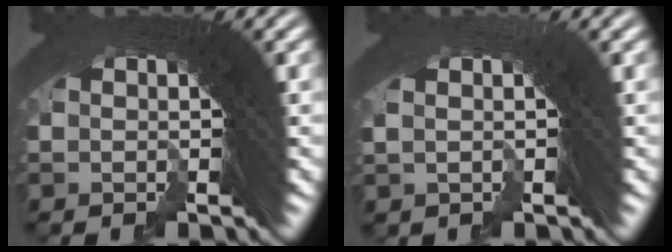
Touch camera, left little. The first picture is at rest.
{"total": 0.8, "force": [0.0, -0.7, 0.4], "torque": [0.005, 0.016, 0.000]}